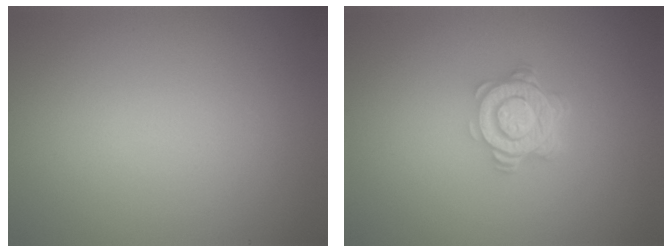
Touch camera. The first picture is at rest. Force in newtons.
{"total": 4.7, "press": 3.4, "slide": 3.2}